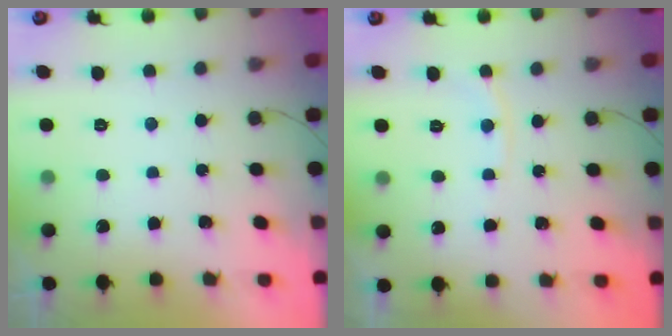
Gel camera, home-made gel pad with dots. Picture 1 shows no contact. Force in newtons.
{"total": 4.1, "press": 4.0, "slide": 0.5}